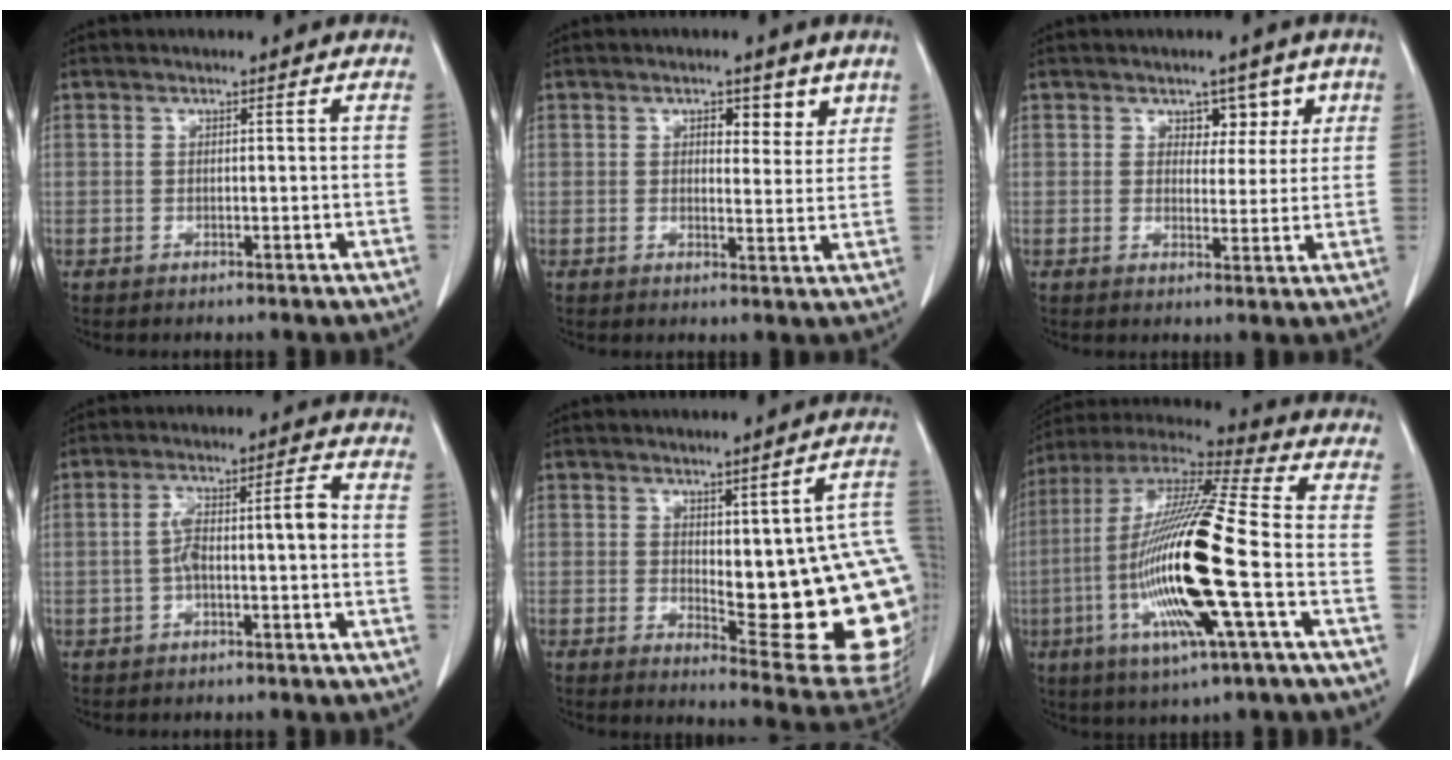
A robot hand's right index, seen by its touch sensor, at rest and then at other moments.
{"total": 4.2, "force": [2.4, 2.3, 2.6], "torque": [-0.021, -0.003, 0.030]}
{"total": 4.2, "force": [2.1, 3.0, 2.0], "torque": [-0.008, 0.007, 0.030]}
{"total": 6.7, "force": [-0.6, 1.3, 6.6], "torque": [-0.121, 0.031, -0.008]}
{"total": 19.6, "force": [-0.4, 4.8, 19.0], "torque": [-0.156, 0.001, 0.015]}
{"total": 21.1, "force": [-4.6, 1.2, 20.6], "torque": [-0.432, -0.019, -0.093]}